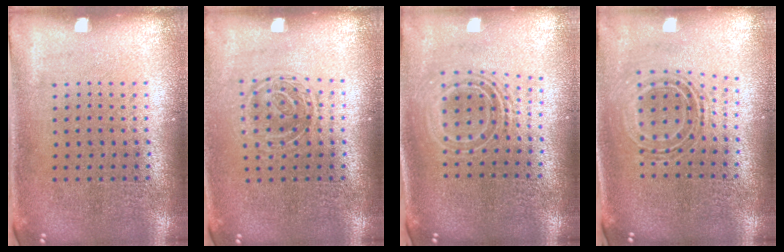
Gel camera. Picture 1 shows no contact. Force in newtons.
{"total": 1.3, "press": 1.1, "slide": 0.7}
{"total": 2.0, "press": 1.5, "slide": 1.3}
{"total": 0.7, "press": 0.7, "slide": 0.2}